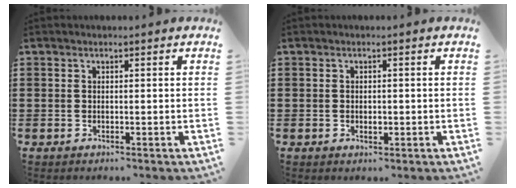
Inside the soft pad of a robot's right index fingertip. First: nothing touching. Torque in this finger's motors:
{"motor_torque": [-0.21, 1.78, -0.02, -0.01]}